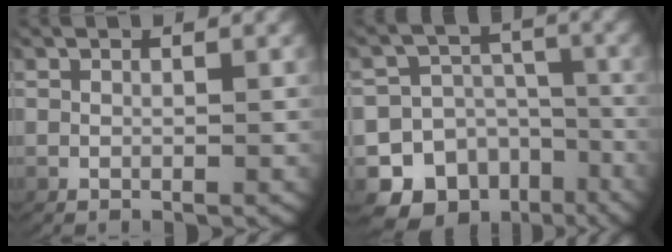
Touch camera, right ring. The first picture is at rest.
{"total": 20.0, "force": [-9.0, 16.7, 6.5], "torque": [-0.146, -0.089, -0.146]}